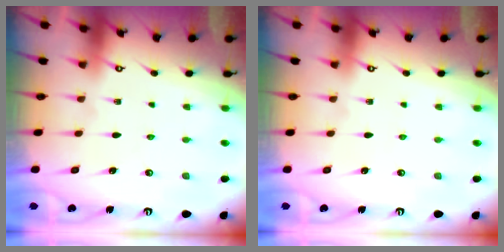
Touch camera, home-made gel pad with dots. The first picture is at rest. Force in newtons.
{"total": 0.0}